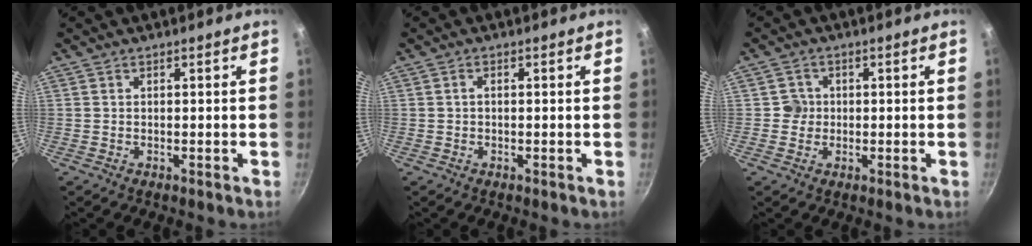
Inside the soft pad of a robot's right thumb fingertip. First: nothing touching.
{"total": 0.8, "force": [0.0, 0.5, 0.7], "torque": [-0.009, 0.002, -0.003]}
{"total": 2.8, "force": [0.0, 2.7, 0.5], "torque": [0.011, 0.007, -0.004]}